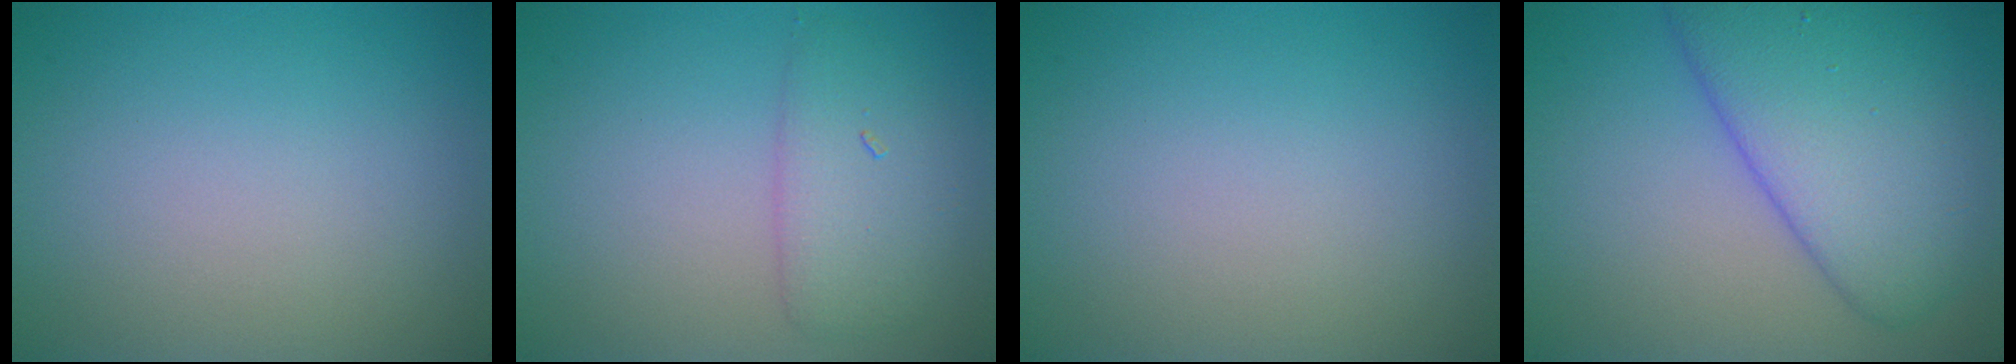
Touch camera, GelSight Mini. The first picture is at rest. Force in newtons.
{"total": 3.0, "press": 3.0, "slide": 0.1}
{"total": 0.0}
{"total": 8.5, "press": 8.5, "slide": 0.4}